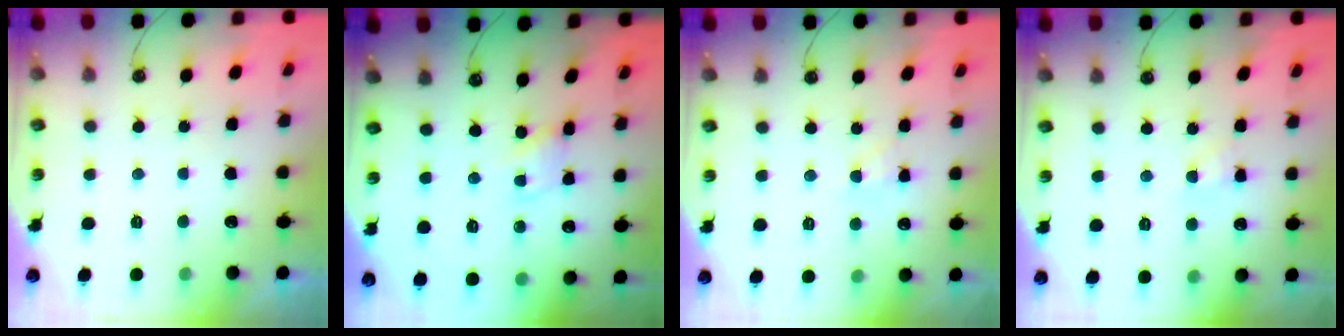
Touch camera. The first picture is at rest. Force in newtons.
{"total": 1.1, "press": 1.1, "slide": 0.1}
{"total": 4.9, "press": 4.9, "slide": 0.7}
{"total": 5.0, "press": 5.0, "slide": 0.5}